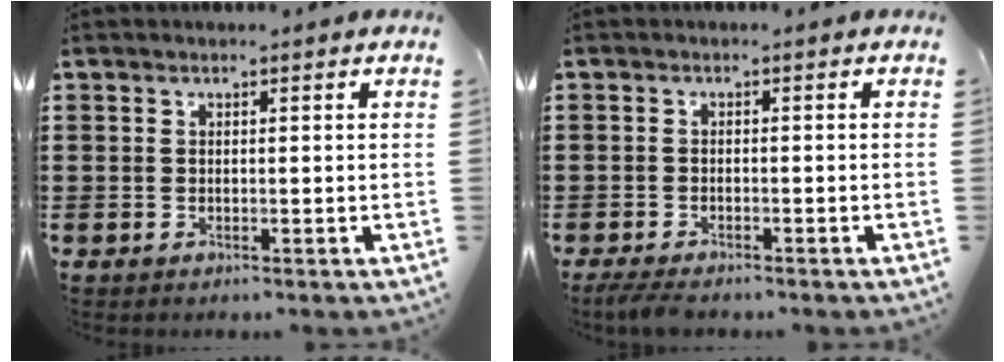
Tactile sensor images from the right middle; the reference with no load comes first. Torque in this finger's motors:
{"motor_torque": [0.62, 0.60, 0.05, 0.03]}